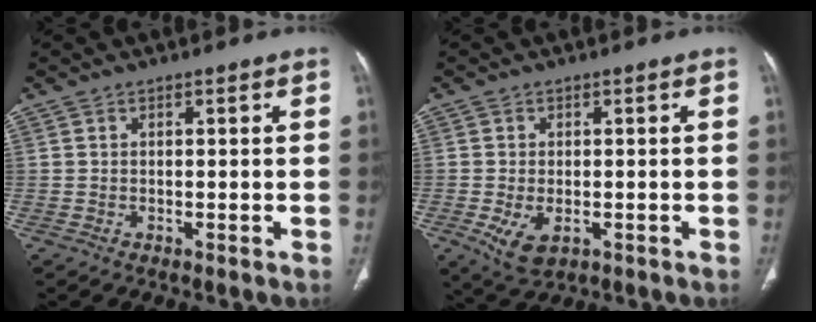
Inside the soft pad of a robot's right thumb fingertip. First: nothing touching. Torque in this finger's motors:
{"motor_torque": [-0.18, 0.28, 0.20, 0.54, 0.03]}